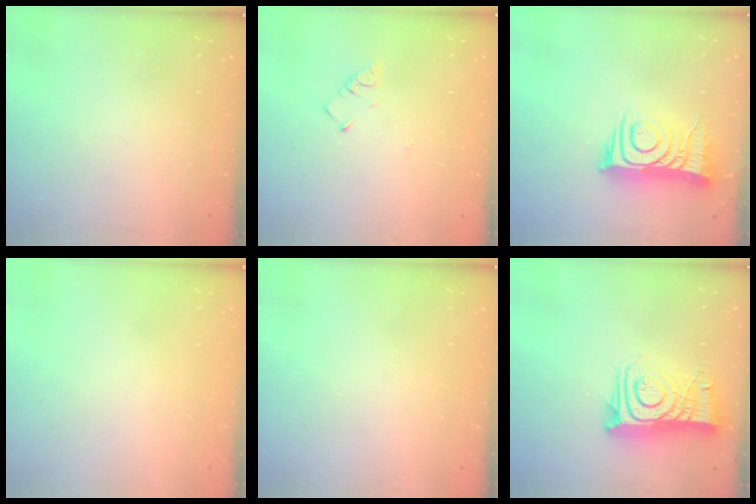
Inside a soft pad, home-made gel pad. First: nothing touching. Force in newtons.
{"total": 3.5, "press": 3.5, "slide": 0.4}
{"total": 12.6, "press": 12.6, "slide": 0.9}
{"total": 1.7, "press": 1.7, "slide": 0.1}
{"total": 2.8, "press": 2.8, "slide": 0.4}
{"total": 14.8, "press": 14.7, "slide": 1.6}